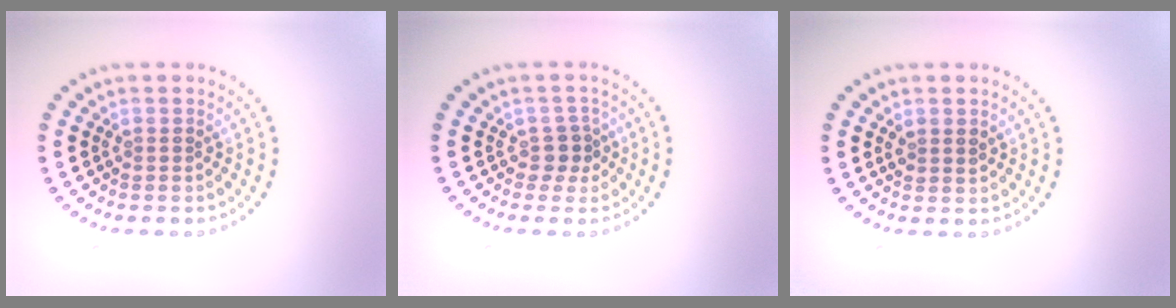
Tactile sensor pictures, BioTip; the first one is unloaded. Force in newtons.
{"total": 1.7, "press": 1.2, "slide": 1.2}
{"total": 1.1, "press": 1.0, "slide": 0.5}